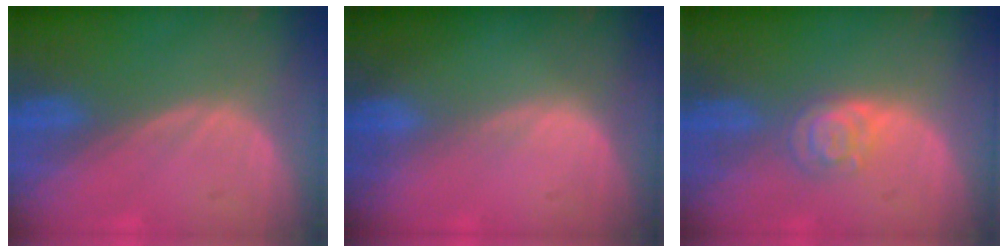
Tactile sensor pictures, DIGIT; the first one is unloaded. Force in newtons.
{"total": 0.5, "press": 0.3, "slide": 0.4}
{"total": 4.4, "press": 3.9, "slide": 1.9}